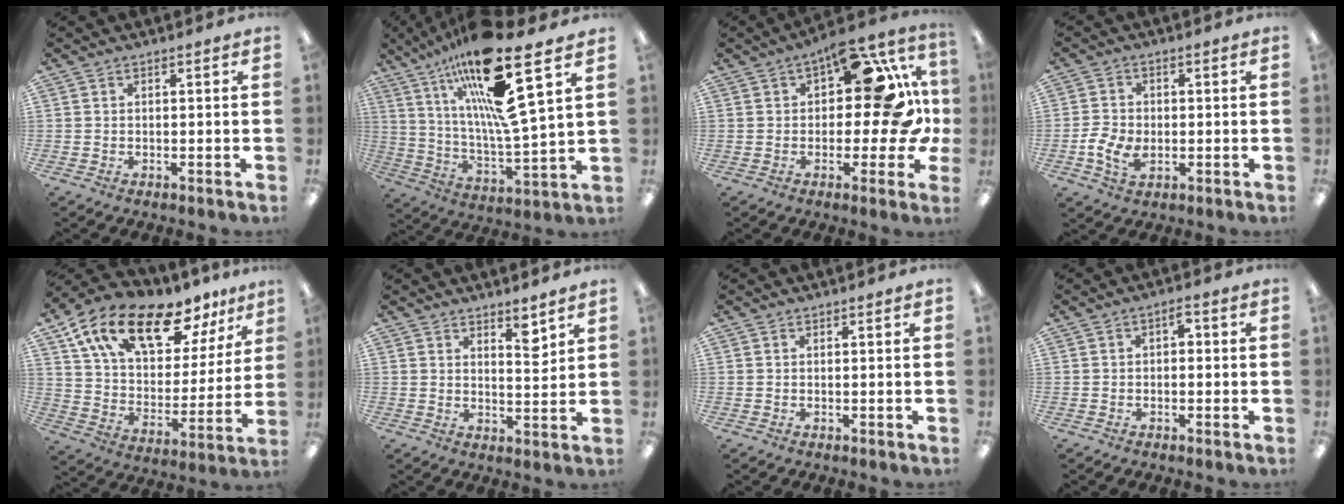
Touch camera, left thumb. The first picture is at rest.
{"total": 22.6, "force": [14.2, 3.5, 17.2], "torque": [-0.311, -0.080, 0.224]}
{"total": 18.6, "force": [4.4, 8.4, 15.9], "torque": [-0.208, -0.021, 0.063]}
{"total": 6.4, "force": [-1.7, 4.7, 4.0], "torque": [-0.083, 0.010, -0.029]}
{"total": 18.9, "force": [13.2, 8.3, 10.6], "torque": [-0.198, -0.078, 0.234]}
{"total": 4.9, "force": [4.0, 1.2, 2.4], "torque": [-0.018, -0.034, 0.064]}
{"total": 0.0}
{"total": 2.4, "force": [-0.1, 1.5, 1.9], "torque": [-0.030, 0.008, -0.007]}